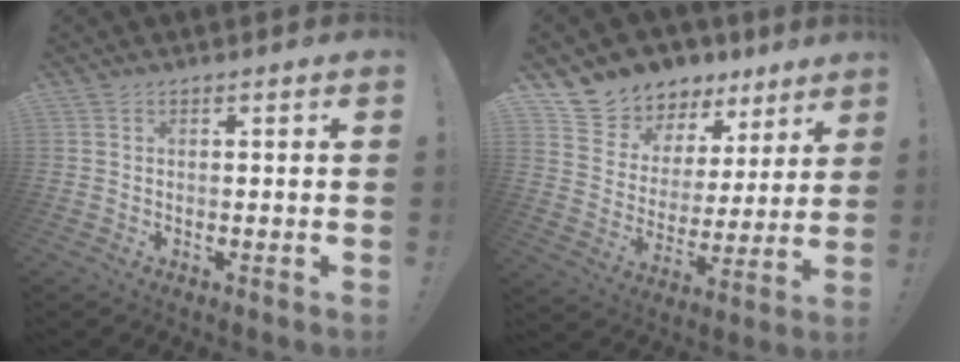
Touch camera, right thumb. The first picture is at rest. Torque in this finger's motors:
{"motor_torque": [0.96, 0.99, 0.12, 0.11, 0.01]}